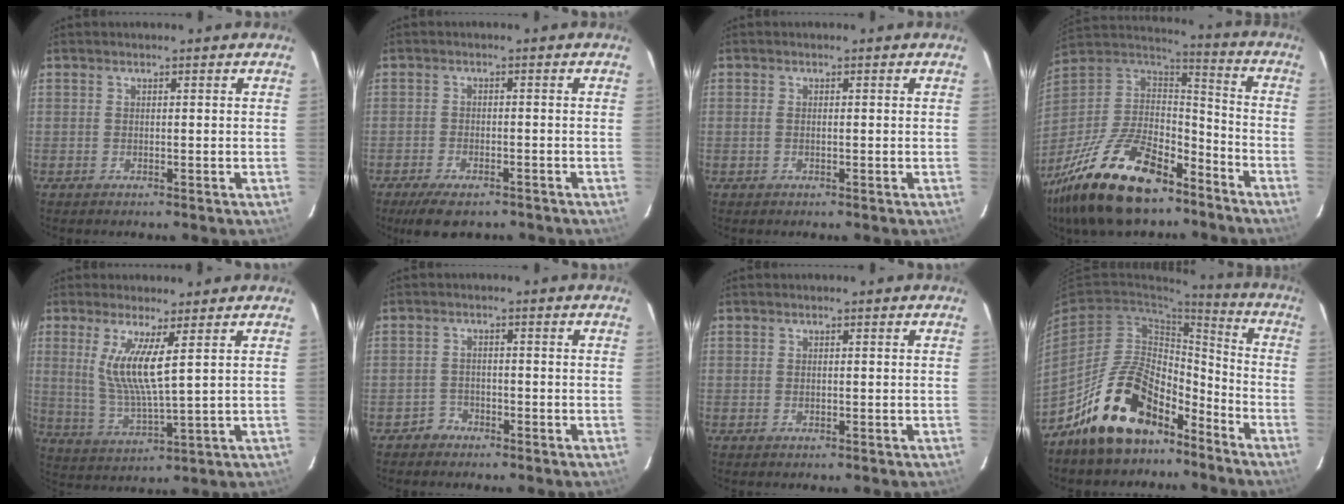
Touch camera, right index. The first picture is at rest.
{"total": 7.2, "force": [-5.5, 2.7, 3.8], "torque": [-0.088, -0.015, -0.085]}
{"total": 1.0, "force": [-0.1, 0.5, 0.8], "torque": [-0.019, 0.000, -0.002]}
{"total": 29.2, "force": [-19.5, 12.9, 17.4], "torque": [-0.363, -0.016, -0.320]}
{"total": 8.7, "force": [3.0, 0.5, 8.1], "torque": [-0.164, -0.020, 0.065]}
{"total": 2.4, "force": [-1.8, 1.6, -0.3], "torque": [0.003, 0.011, -0.032]}
{"total": 0.6, "force": [-0.1, 0.5, 0.3], "torque": [-0.004, 0.000, 0.000]}
{"total": 17.6, "force": [-12.4, 8.7, 9.1], "torque": [-0.176, 0.038, -0.195]}